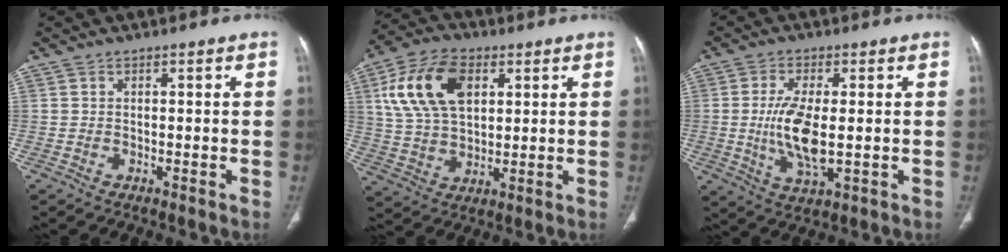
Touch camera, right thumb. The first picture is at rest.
{"total": 15.7, "force": [5.1, 9.5, 11.4], "torque": [-0.205, 0.001, 0.097]}
{"total": 9.8, "force": [-0.3, 3.7, 9.1], "torque": [-0.188, -0.016, 0.000]}